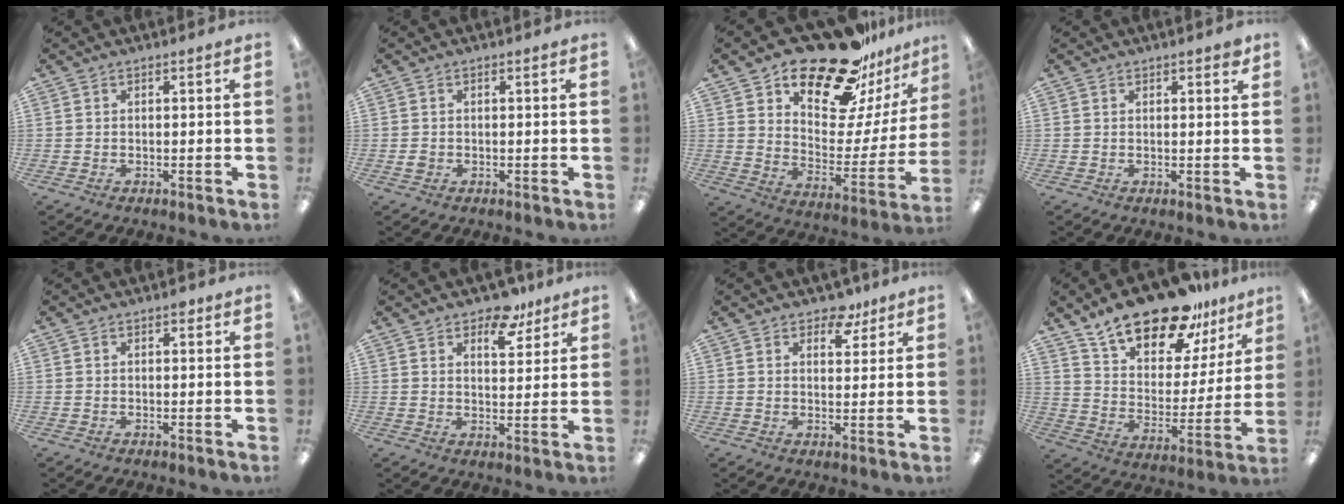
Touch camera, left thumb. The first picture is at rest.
{"total": 1.2, "force": [-0.1, 1.1, 0.5], "torque": [-0.009, 0.004, -0.004]}
{"total": 23.1, "force": [18.5, 9.2, 10.2], "torque": [-0.155, -0.129, 0.316]}
{"total": 1.4, "force": [1.2, 0.4, 0.6], "torque": [-0.004, -0.003, 0.020]}
{"total": 1.0, "force": [0.5, 0.6, 0.6], "torque": [-0.006, -0.001, 0.008]}
{"total": 8.6, "force": [6.3, 4.2, 4.0], "torque": [-0.032, -0.040, 0.105]}
{"total": 6.0, "force": [4.4, 3.3, 2.4], "torque": [-0.019, -0.019, 0.075]}
{"total": 20.0, "force": [16.3, 7.9, 8.5], "torque": [-0.146, -0.114, 0.287]}